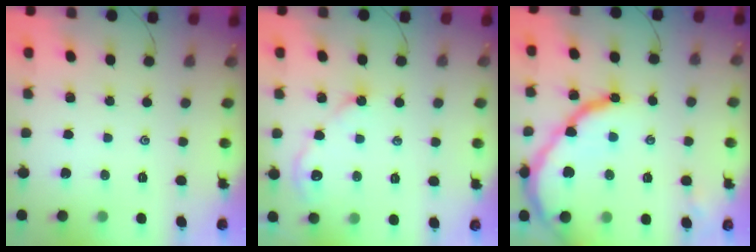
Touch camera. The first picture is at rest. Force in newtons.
{"total": 5.7, "press": 5.7, "slide": 0.5}
{"total": 15.7, "press": 15.6, "slide": 2.0}